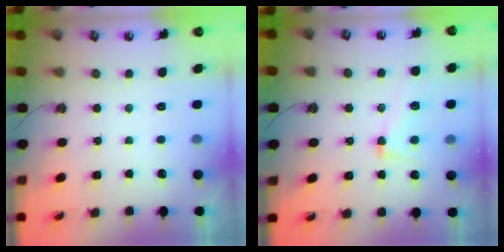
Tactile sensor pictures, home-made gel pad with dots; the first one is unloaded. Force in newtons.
{"total": 4.7, "press": 4.4, "slide": 1.6}